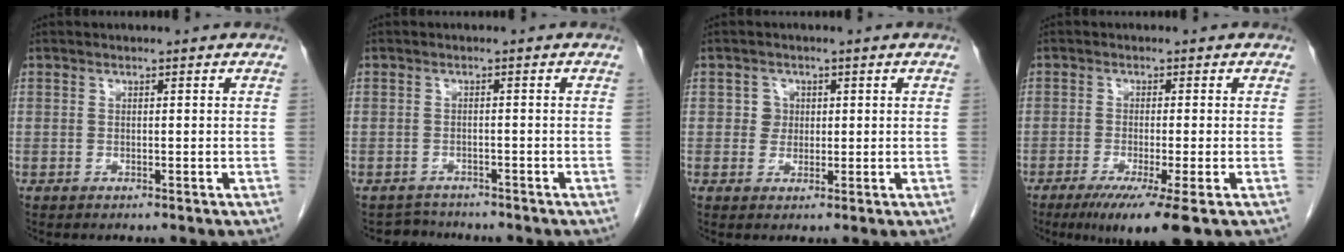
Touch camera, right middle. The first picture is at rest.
{"total": 2.5, "force": [-2.3, 0.7, -0.8], "torque": [0.012, -0.005, -0.038]}
{"total": 2.1, "force": [0.4, 2.0, 0.4], "torque": [-0.002, 0.003, 0.004]}
{"total": 7.8, "force": [-4.6, 0.0, 6.3], "torque": [-0.098, -0.022, -0.073]}